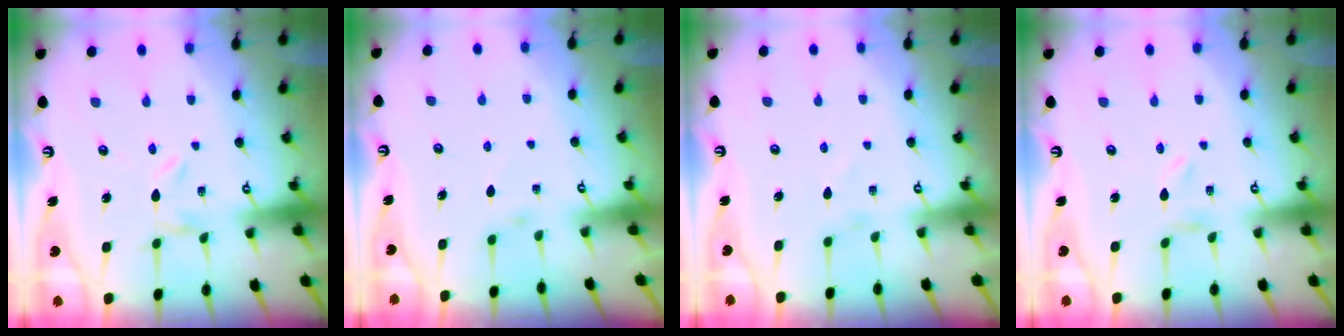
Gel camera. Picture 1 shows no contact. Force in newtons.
{"total": 2.7, "press": 2.7, "slide": 0.5}
{"total": 2.5, "press": 2.5, "slide": 0.4}
{"total": 0.0}